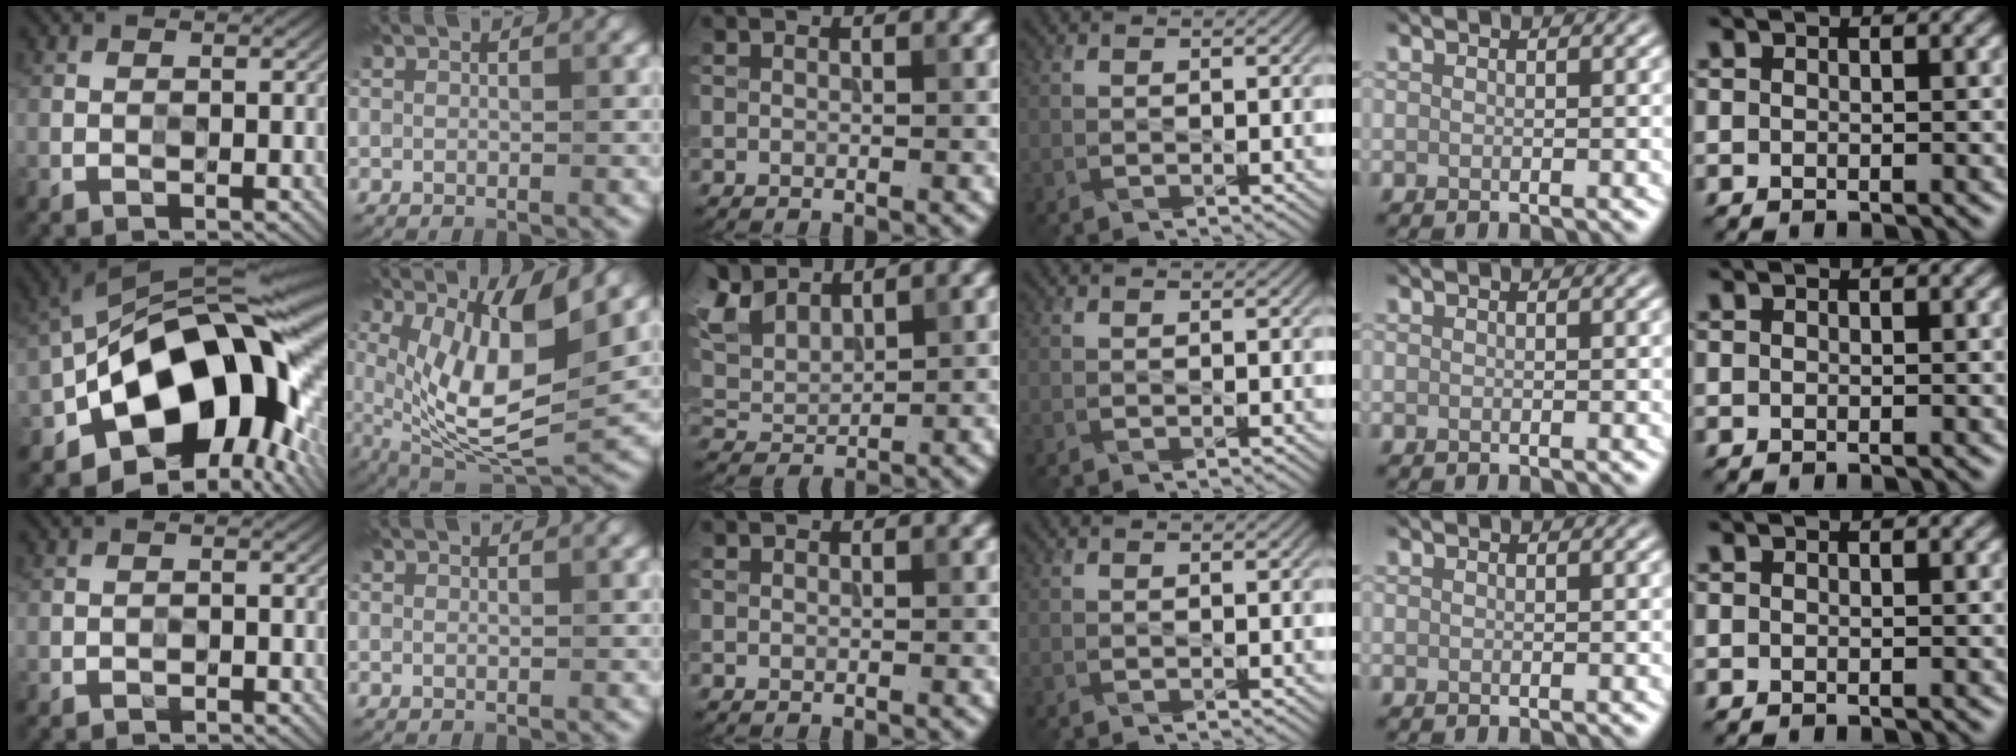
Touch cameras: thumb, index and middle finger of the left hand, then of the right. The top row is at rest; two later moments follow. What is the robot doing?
{"motion": "press", "object": "stopwatch"}